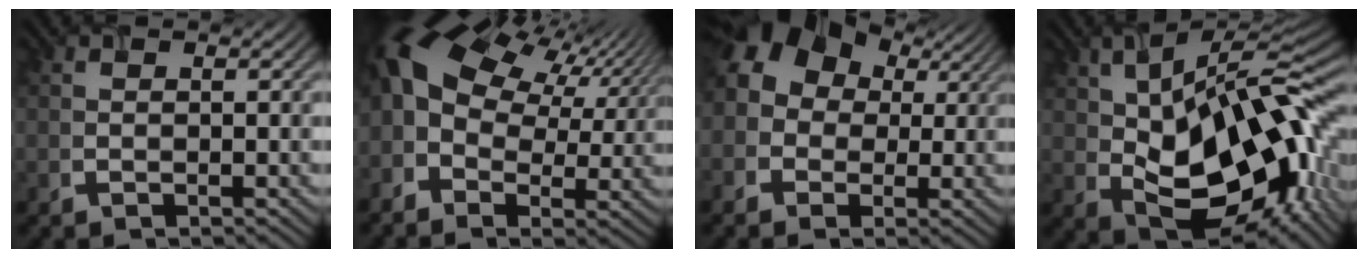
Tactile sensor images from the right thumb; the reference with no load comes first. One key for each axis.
{"total": 15.9, "fx": 4.3, "fy": 10.9, "fz": 10.7, "tx": -0.245, "ty": -0.006, "tz": 0.102}
{"total": 11.5, "fx": 2.1, "fy": 9.7, "fz": 5.8, "tx": -0.140, "ty": 0.026, "tz": 0.019}
{"total": 19.2, "fx": 0.2, "fy": 10.4, "fz": 16.2, "tx": -0.259, "ty": -0.007, "tz": 0.012}